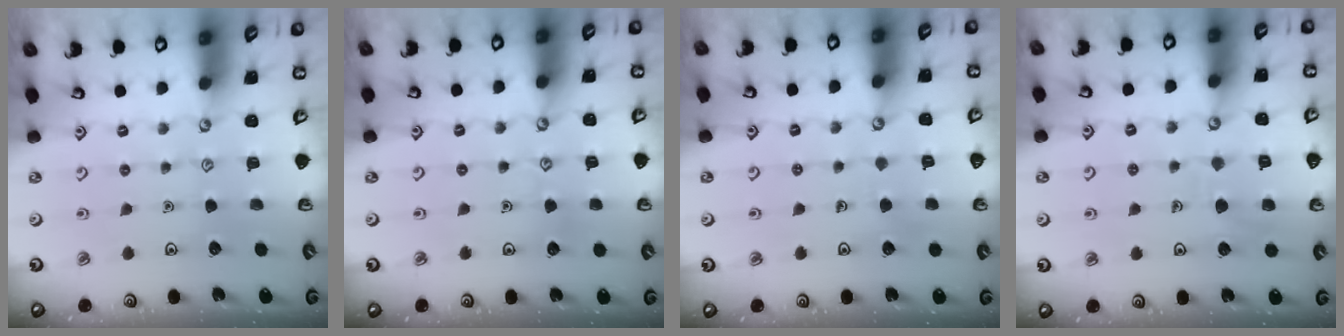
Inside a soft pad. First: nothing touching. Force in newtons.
{"total": 3.5, "press": 3.5, "slide": 0.4}
{"total": 2.3, "press": 2.3, "slide": 0.1}
{"total": 7.1, "press": 7.1, "slide": 0.7}